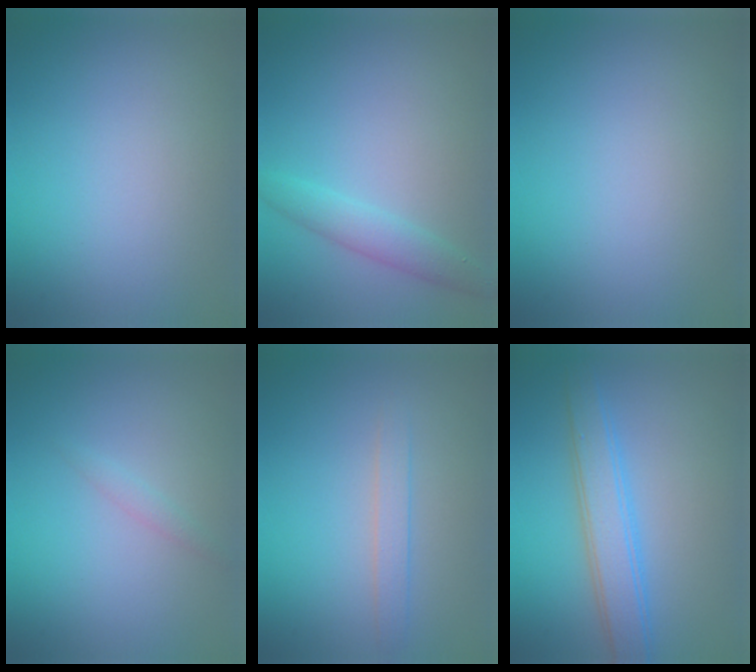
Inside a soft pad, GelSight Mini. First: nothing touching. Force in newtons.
{"total": 2.3, "press": 2.3, "slide": 0.0}
{"total": 0.0}
{"total": 0.8, "press": 0.8, "slide": 0.0}
{"total": 1.5, "press": 1.4, "slide": 0.1}
{"total": 3.9, "press": 3.9, "slide": 0.1}